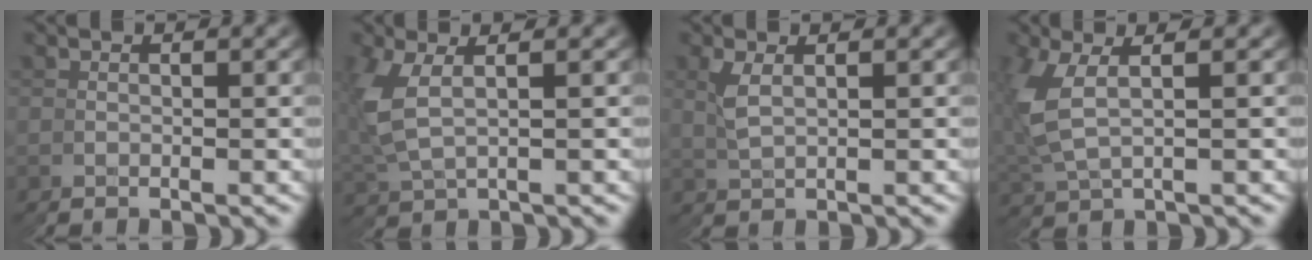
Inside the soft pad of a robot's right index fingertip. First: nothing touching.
{"total": 5.0, "force": [1.4, 4.1, 2.4], "torque": [-0.094, -0.013, 0.035]}
{"total": 1.1, "force": [1.1, 0.2, 0.2], "torque": [-0.023, -0.004, 0.028]}
{"total": 5.6, "force": [1.4, 4.6, 2.8], "torque": [-0.099, -0.010, 0.034]}